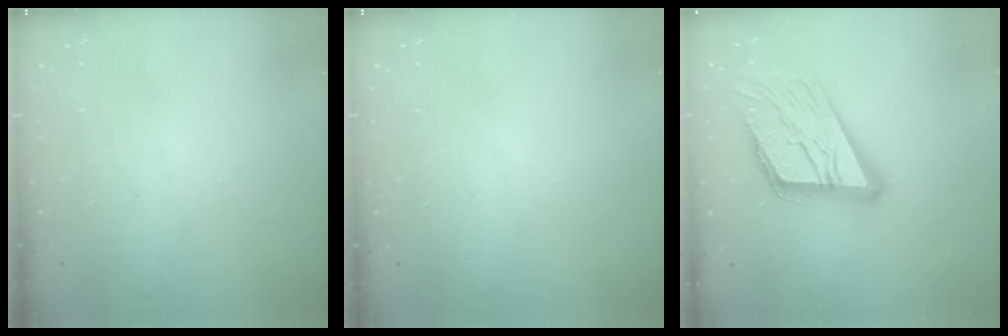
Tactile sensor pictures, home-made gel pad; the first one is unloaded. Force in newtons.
{"total": 0.0}
{"total": 19.6, "press": 19.5, "slide": 1.9}